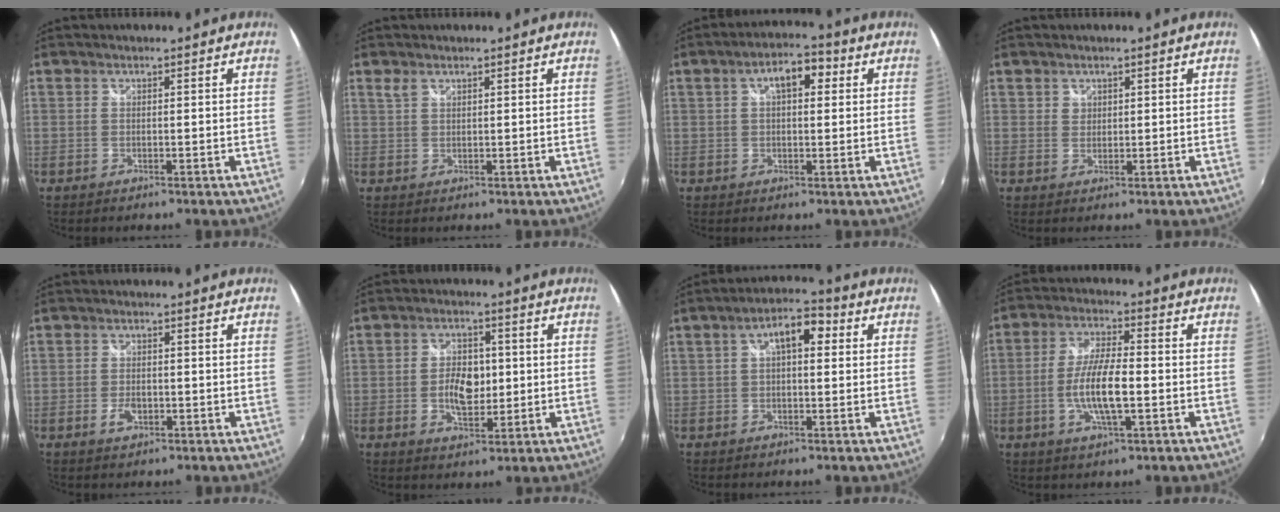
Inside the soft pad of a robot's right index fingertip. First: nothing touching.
{"total": 1.3, "force": [0.9, 0.6, 0.8], "torque": [-0.016, 0.002, 0.017]}
{"total": 6.4, "force": [1.9, 3.2, 5.2], "torque": [-0.085, 0.018, 0.028]}
{"total": 1.3, "force": [0.7, 1.1, 0.1], "torque": [0.003, 0.004, 0.010]}
{"total": 3.1, "force": [-1.0, 1.8, 2.2], "torque": [-0.043, -0.003, -0.018]}
{"total": 6.4, "force": [0.1, 4.2, 4.8], "torque": [-0.084, 0.000, 0.002]}
{"total": 7.0, "force": [1.6, 3.4, 5.9], "torque": [-0.101, 0.020, 0.024]}
{"total": 9.6, "force": [-2.2, 2.5, 9.0], "torque": [-0.176, -0.003, -0.041]}